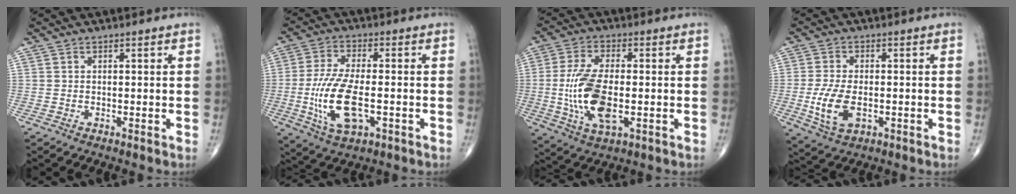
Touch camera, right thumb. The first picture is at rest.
{"total": 12.9, "force": [-2.6, 5.5, 11.4], "torque": [-0.233, 0.001, -0.043]}
{"total": 12.9, "force": [-1.6, 5.7, 11.5], "torque": [-0.240, -0.003, -0.025]}
{"total": 8.4, "force": [-1.8, 4.5, 6.8], "torque": [-0.139, -0.005, -0.027]}